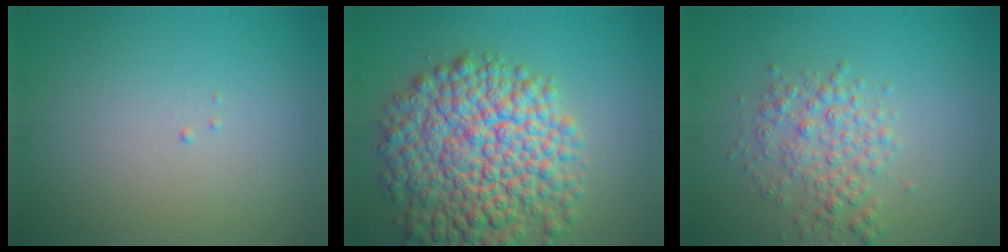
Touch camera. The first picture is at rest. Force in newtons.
{"total": 11.2, "press": 11.2, "slide": 0.5}
{"total": 3.3, "press": 3.3, "slide": 0.1}